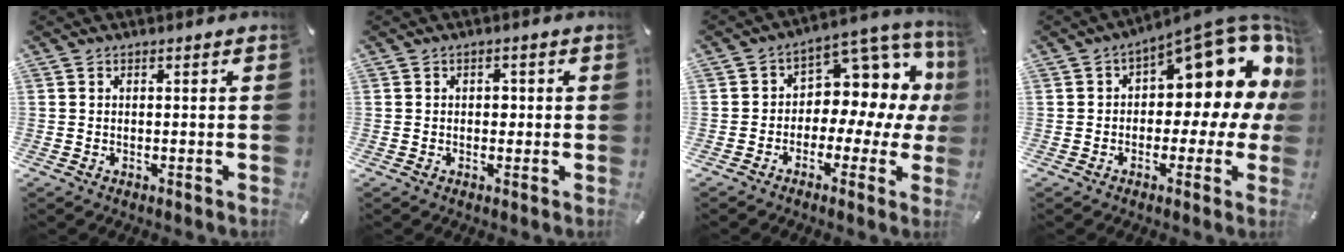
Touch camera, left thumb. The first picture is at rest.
{"total": 1.5, "force": [-0.1, 1.2, 0.7], "torque": [-0.008, 0.002, -0.005]}
{"total": 10.0, "force": [2.3, 7.7, 6.0], "torque": [-0.070, -0.038, 0.039]}
{"total": 14.4, "force": [7.5, 6.4, 10.5], "torque": [-0.138, -0.065, 0.123]}